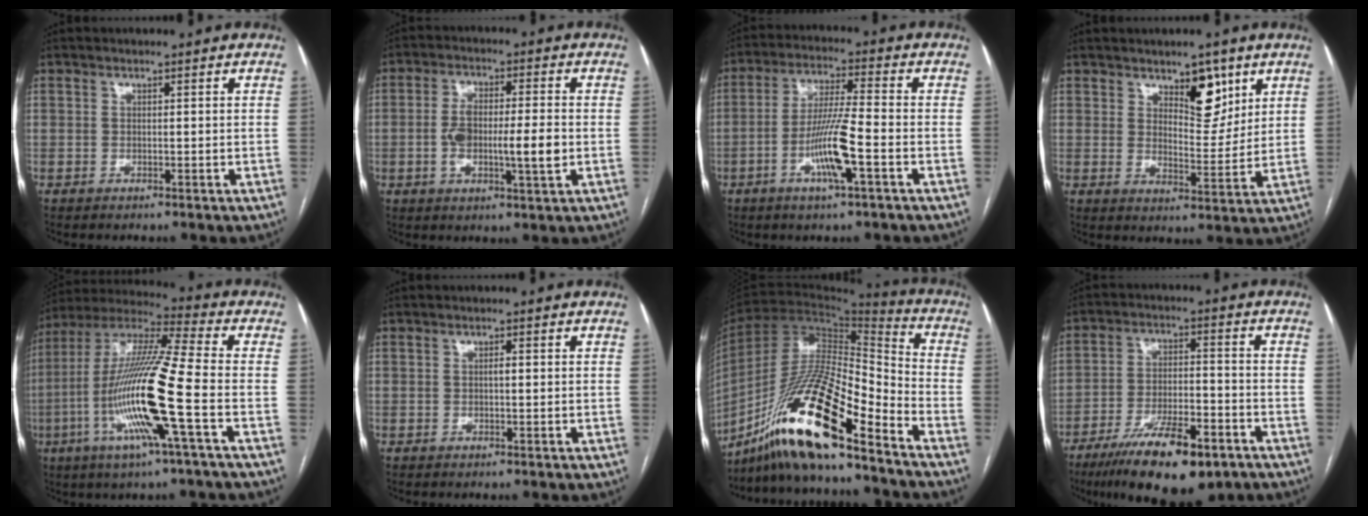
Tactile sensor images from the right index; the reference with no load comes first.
{"total": 8.9, "force": [-1.2, 1.9, 8.6], "torque": [-0.154, 0.009, -0.019]}
{"total": 9.5, "force": [-3.3, 0.2, 8.9], "torque": [-0.171, -0.002, -0.063]}
{"total": 6.9, "force": [4.1, 2.9, 4.8], "torque": [-0.068, -0.004, 0.066]}
{"total": 18.4, "force": [-5.0, 0.0, 17.7], "torque": [-0.355, -0.009, -0.103]}
{"total": 0.9, "force": [0.0, 0.3, 0.9], "torque": [-0.014, 0.002, 0.000]}
{"total": 20.2, "force": [-13.6, 2.5, 14.7], "torque": [-0.301, -0.023, -0.252]}
{"total": 15.5, "force": [-10.1, 4.1, 11.1], "torque": [-0.184, -0.018, -0.168]}